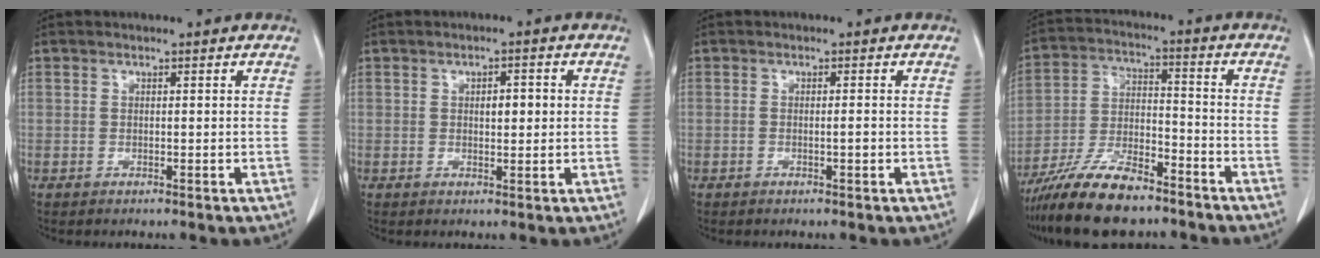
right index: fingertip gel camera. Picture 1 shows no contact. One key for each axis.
{"total": 3.0, "fx": 0.5, "fy": 1.1, "fz": 2.7, "tx": -0.039, "ty": 0.004, "tz": 0.007}
{"total": 0.9, "fx": -0.2, "fy": 0.1, "fz": 0.9, "tx": -0.015, "ty": 0.000, "tz": -0.004}
{"total": 12.8, "fx": -10.2, "fy": 3.3, "fz": 7.0, "tx": -0.131, "ty": -0.008, "tz": -0.187}